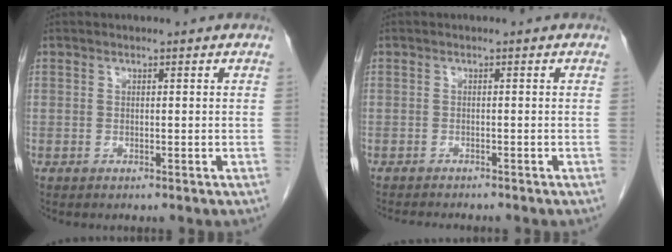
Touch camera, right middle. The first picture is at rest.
{"total": 4.2, "force": [-3.9, 0.6, 1.4], "torque": [-0.018, -0.009, -0.057]}